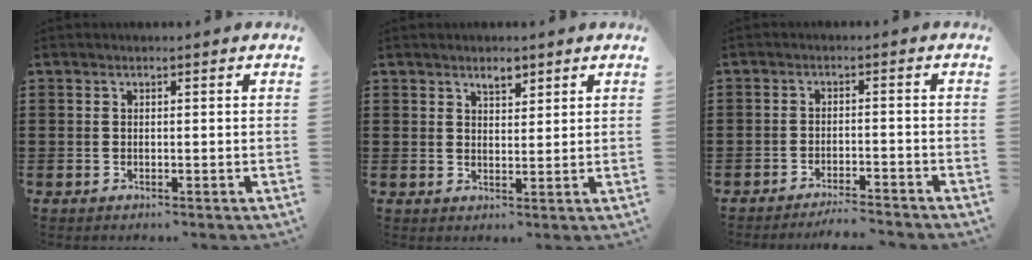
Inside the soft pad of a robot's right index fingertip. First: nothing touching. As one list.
[{"total": 2.5, "force": [1.9, 1.0, 1.2], "torque": [-0.019, 0.000, 0.034]}, {"total": 3.0, "force": [-3.0, -0.3, 0.6], "torque": [-0.014, -0.004, -0.061]}]